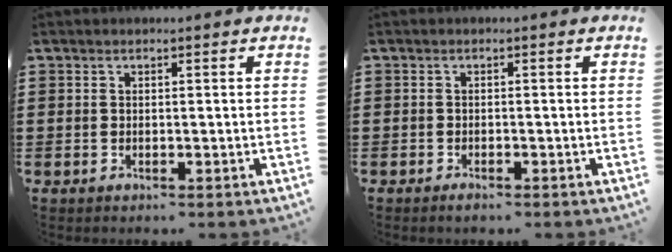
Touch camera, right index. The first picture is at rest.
{"total": 0.8, "force": [-0.8, 0.1, 0.2], "torque": [-0.007, -0.004, -0.015]}